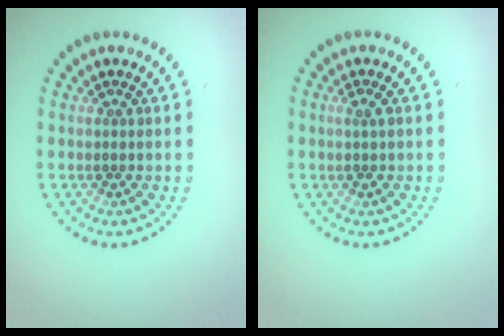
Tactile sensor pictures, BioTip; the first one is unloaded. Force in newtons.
{"total": 0.9, "press": 0.9, "slide": 0.3}